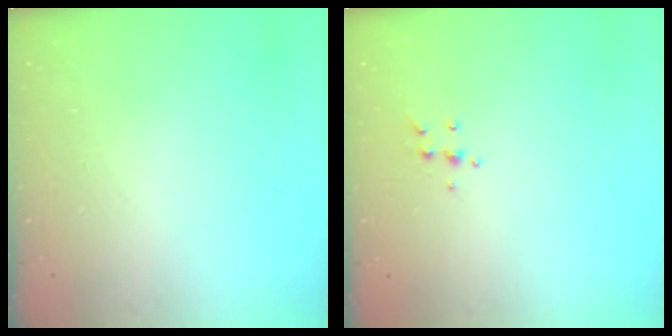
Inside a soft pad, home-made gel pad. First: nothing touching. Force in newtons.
{"total": 5.0, "press": 4.8, "slide": 1.0}